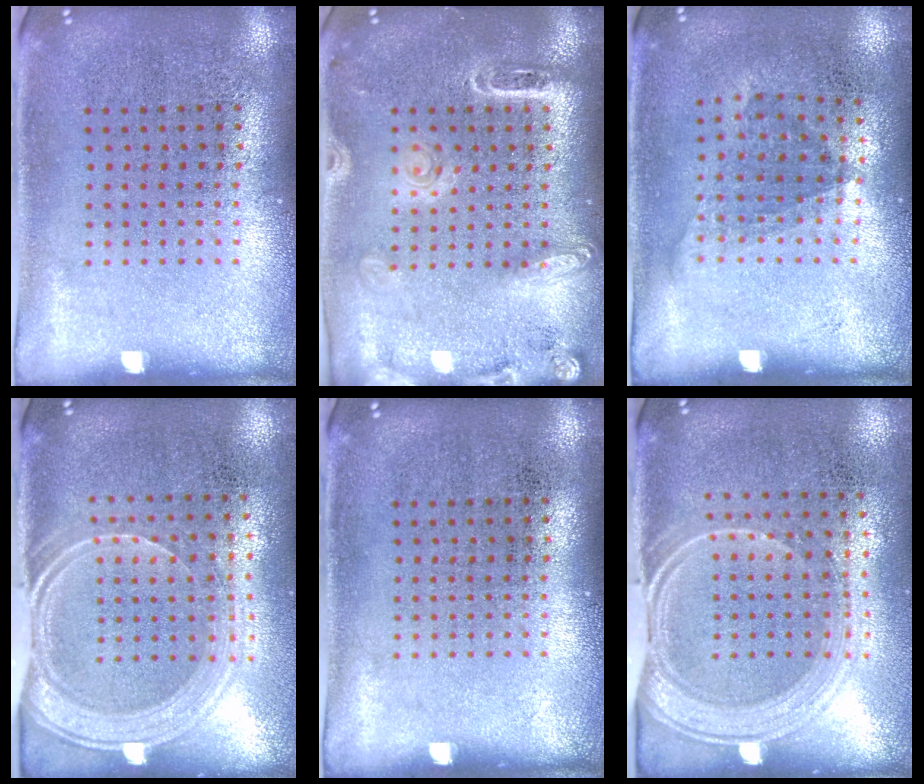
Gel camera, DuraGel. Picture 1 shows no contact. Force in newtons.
{"total": 1.9, "press": 1.7, "slide": 0.9}
{"total": 1.2, "press": 0.8, "slide": 0.8}
{"total": 1.9, "press": 1.6, "slide": 1.0}
{"total": 0.0}
{"total": 1.7, "press": 1.4, "slide": 1.0}